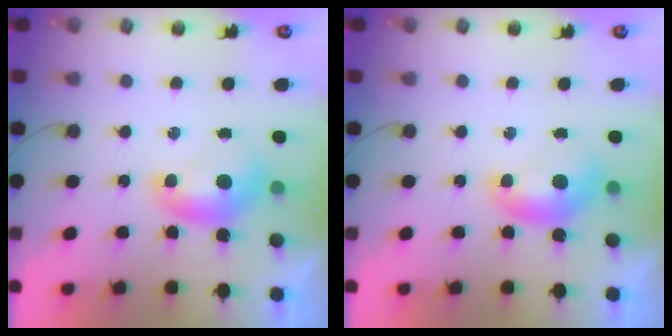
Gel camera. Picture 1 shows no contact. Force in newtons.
{"total": 0.0}